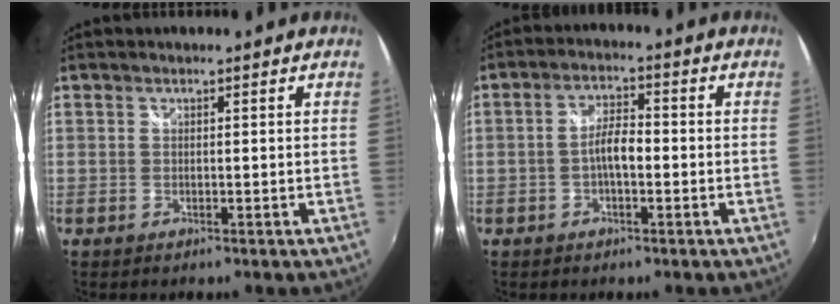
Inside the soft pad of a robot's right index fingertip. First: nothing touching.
{"total": 4.5, "force": [-1.1, 1.6, 4.0], "torque": [-0.074, 0.011, -0.021]}